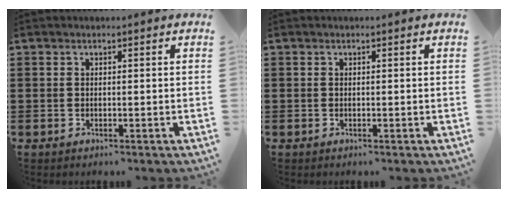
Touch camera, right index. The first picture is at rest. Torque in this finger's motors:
{"motor_torque": [-0.04, 0.14, 0.02, 0.01]}